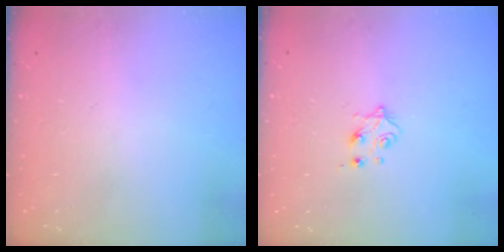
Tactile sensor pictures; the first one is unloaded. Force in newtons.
{"total": 5.2, "press": 5.2, "slide": 0.5}